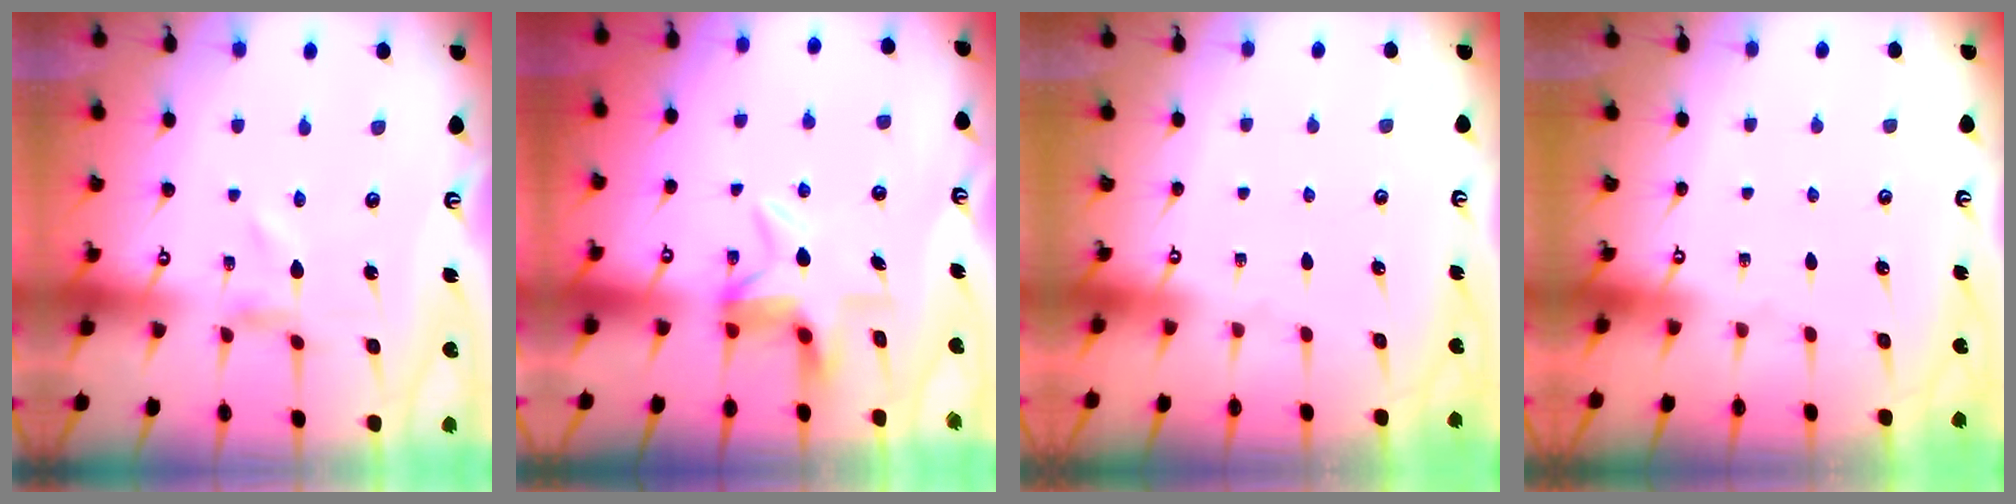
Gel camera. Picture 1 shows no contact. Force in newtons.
{"total": 5.5, "press": 5.4, "slide": 0.8}
{"total": 0.0}
{"total": 0.0}